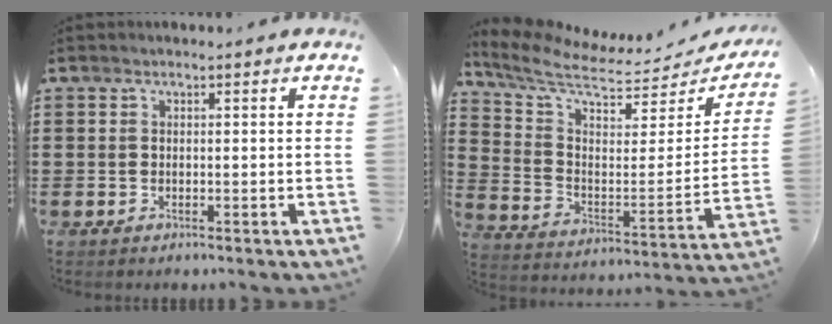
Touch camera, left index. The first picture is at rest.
{"total": 7.0, "force": [6.2, 1.0, 3.1], "torque": [-0.091, -0.059, 0.105]}